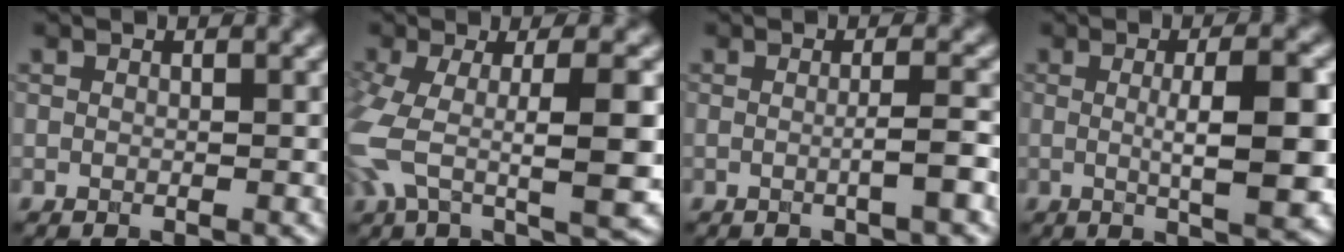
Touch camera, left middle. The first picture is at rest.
{"total": 8.5, "force": [-1.1, 2.6, 8.0], "torque": [-0.159, -0.001, -0.025]}
{"total": 2.2, "force": [-0.4, 0.3, 2.1], "torque": [-0.029, 0.001, -0.017]}
{"total": 6.5, "force": [0.0, 1.4, 6.4], "torque": [-0.086, 0.001, -0.001]}